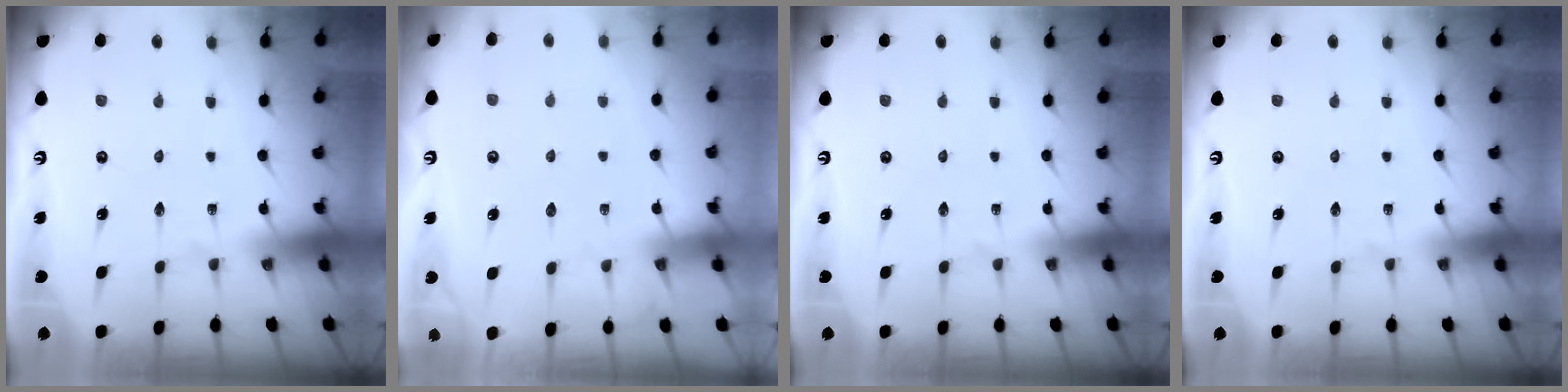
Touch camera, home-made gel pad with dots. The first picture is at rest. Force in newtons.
{"total": 3.7, "press": 3.7, "slide": 0.5}
{"total": 0.0}
{"total": 0.0}